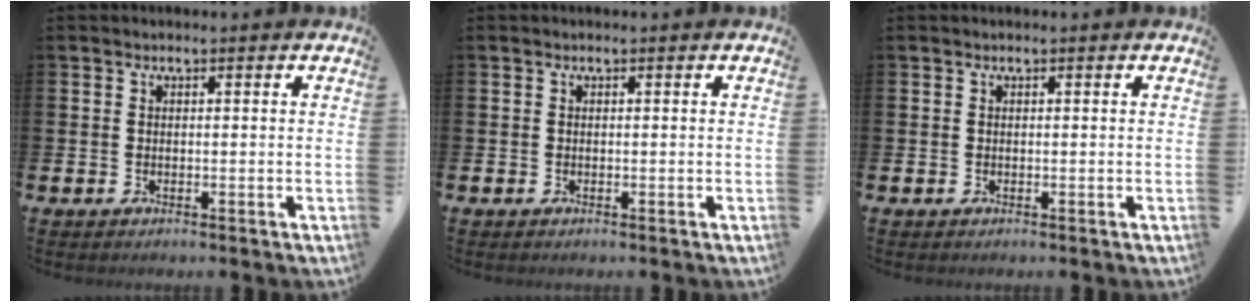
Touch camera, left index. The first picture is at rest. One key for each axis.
{"total": 0.0}
{"total": 0.0}